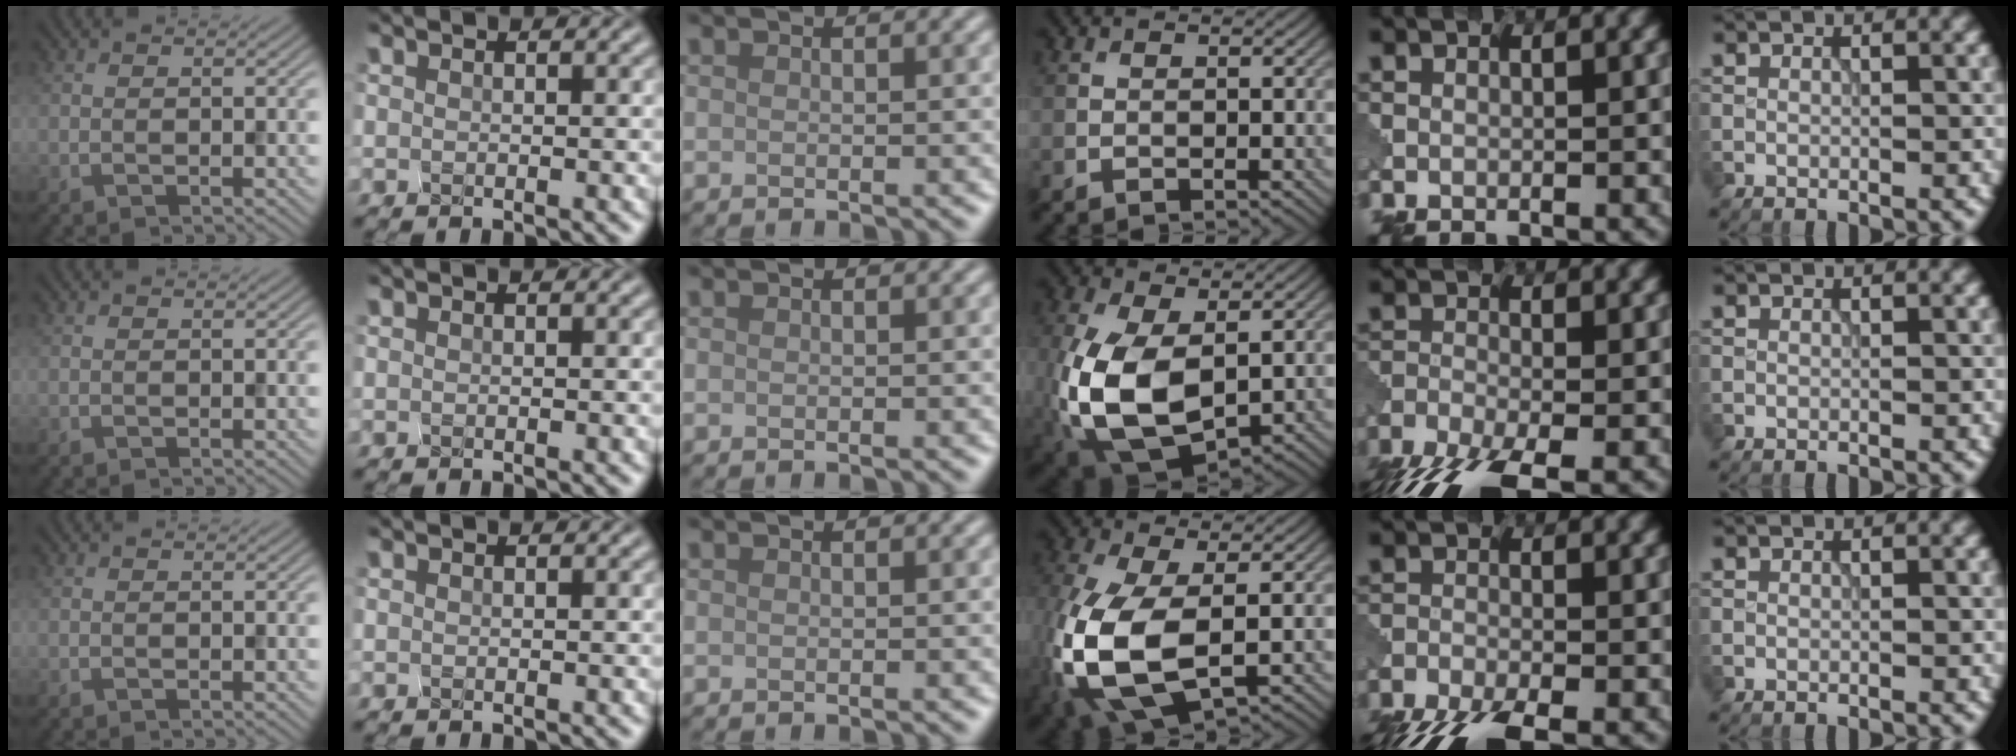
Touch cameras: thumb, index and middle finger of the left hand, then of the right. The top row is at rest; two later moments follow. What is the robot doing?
{"motion": "squeeze", "object": "clothespin"}